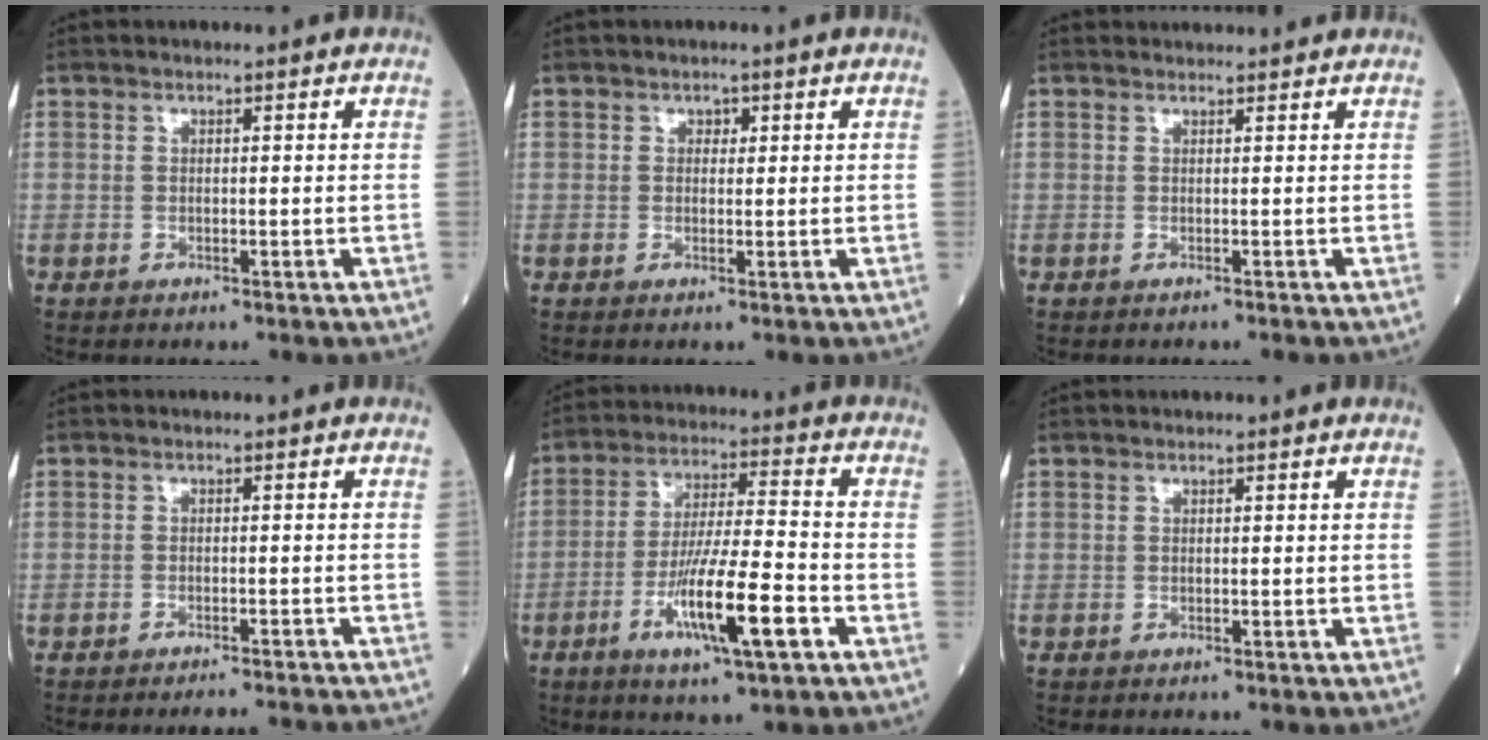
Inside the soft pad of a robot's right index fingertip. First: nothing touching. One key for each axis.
{"total": 1.0, "fx": 0.4, "fy": 0.8, "fz": 0.5, "tx": -0.002, "ty": 0.000, "tz": 0.004}
{"total": 2.5, "fx": 2.2, "fy": 0.4, "fz": 1.1, "tx": -0.030, "ty": 0.025, "tz": 0.021}
{"total": 6.9, "fx": -6.6, "fy": 0.0, "fz": 1.7, "tx": -0.012, "ty": -0.007, "tz": -0.077}
{"total": 12.5, "fx": -5.0, "fy": 1.0, "fz": 11.4, "tx": -0.210, "ty": -0.013, "tz": -0.087}
{"total": 0.0}